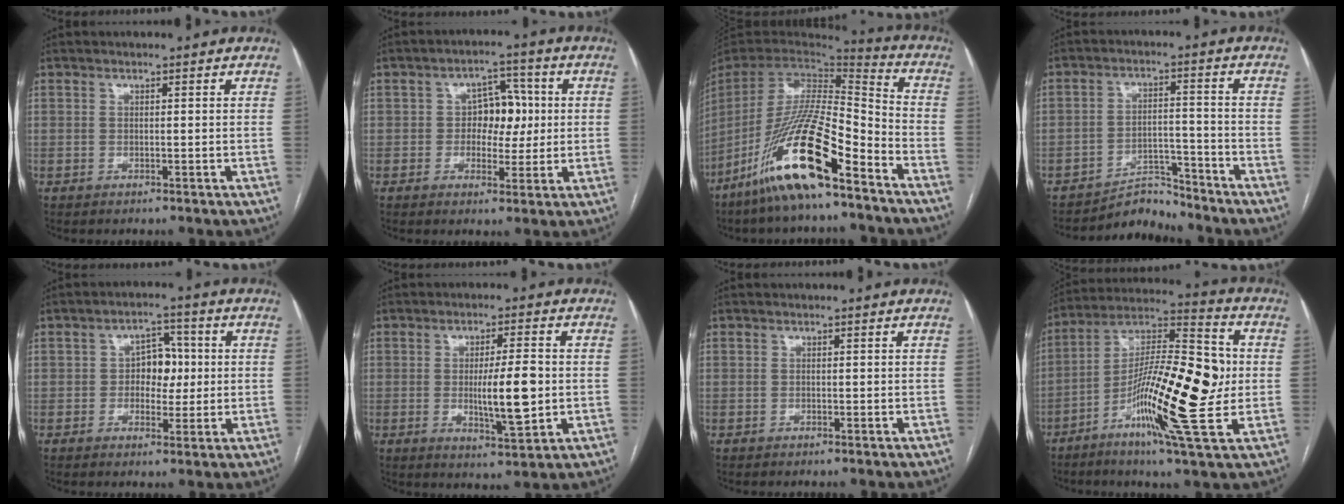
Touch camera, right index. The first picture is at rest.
{"total": 6.2, "force": [0.3, 4.0, 4.8], "torque": [-0.062, 0.017, 0.007]}
{"total": 19.5, "force": [-12.5, 2.7, 14.7], "torque": [-0.314, -0.034, -0.238]}
{"total": 5.2, "force": [-5.1, 0.9, -0.9], "torque": [0.016, 0.020, -0.080]}
{"total": 5.4, "force": [0.1, 3.5, 4.2], "torque": [-0.059, 0.016, 0.001]}
{"total": 8.3, "force": [-0.7, 1.2, 8.2], "torque": [-0.138, -0.010, -0.008]}
{"total": 0.0}
{"total": 21.4, "force": [-3.5, 2.9, 20.9], "torque": [-0.370, -0.003, -0.060]}